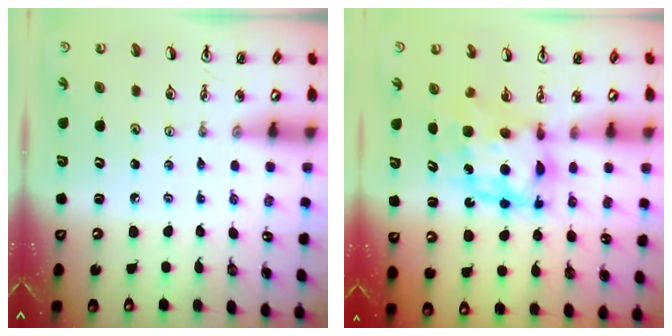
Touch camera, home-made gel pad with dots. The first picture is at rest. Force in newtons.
{"total": 8.4, "press": 8.2, "slide": 1.3}